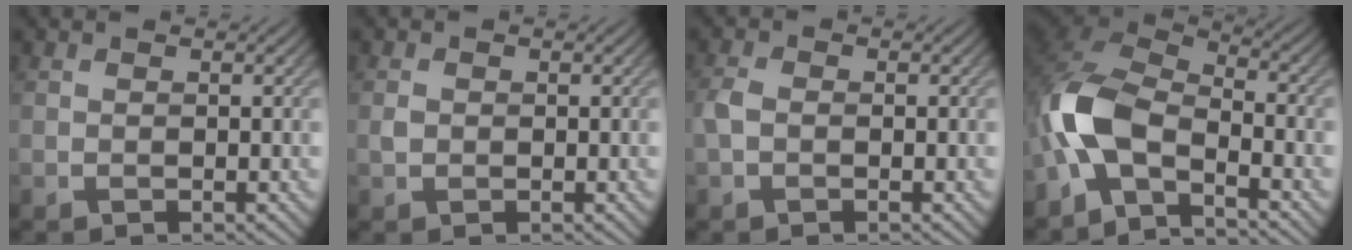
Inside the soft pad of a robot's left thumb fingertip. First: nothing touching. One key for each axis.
{"total": 1.1, "fx": 0.0, "fy": 1.0, "fz": 0.5, "tx": -0.013, "ty": -0.001, "tz": -0.003}
{"total": 1.9, "fx": -0.5, "fy": 1.3, "fz": 1.3, "tx": -0.035, "ty": 0.004, "tz": -0.014}
{"total": 10.5, "fx": -4.5, "fy": 5.0, "fz": 8.0, "tx": -0.173, "ty": 0.005, "tz": -0.112}